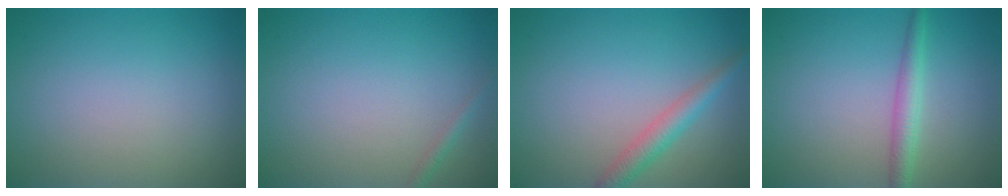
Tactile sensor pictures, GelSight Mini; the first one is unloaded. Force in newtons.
{"total": 0.8, "press": 0.7, "slide": 0.1}
{"total": 2.5, "press": 2.5, "slide": 0.1}
{"total": 2.3, "press": 2.3, "slide": 0.0}